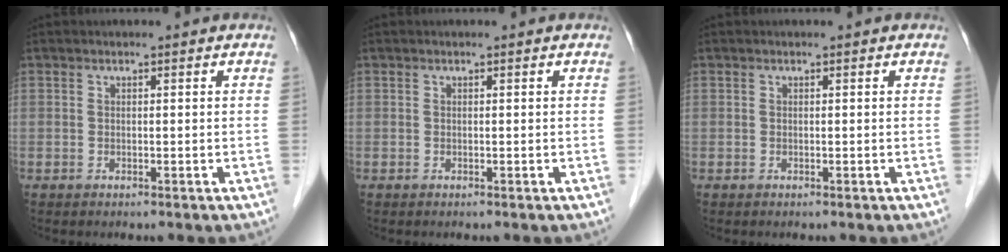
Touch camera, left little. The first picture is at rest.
{"total": 0.0}
{"total": 0.0}